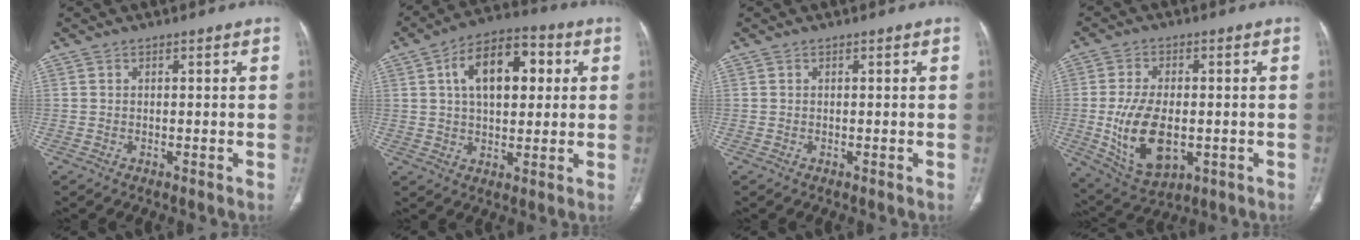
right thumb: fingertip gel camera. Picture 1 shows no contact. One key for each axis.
{"total": 14.6, "fx": 3.8, "fy": 8.2, "fz": 11.5, "tx": -0.161, "ty": 0.015, "tz": 0.057}
{"total": 0.0}
{"total": 13.7, "fx": -2.1, "fy": 7.7, "fz": 11.1, "tx": -0.200, "ty": -0.006, "tz": -0.018}